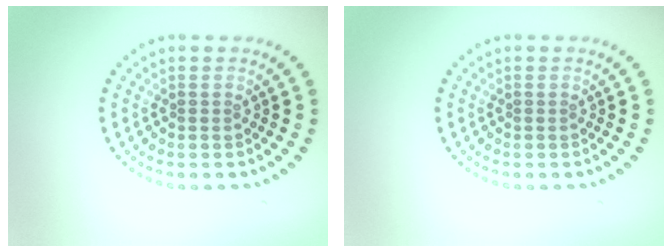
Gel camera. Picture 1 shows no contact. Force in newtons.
{"total": 0.0}